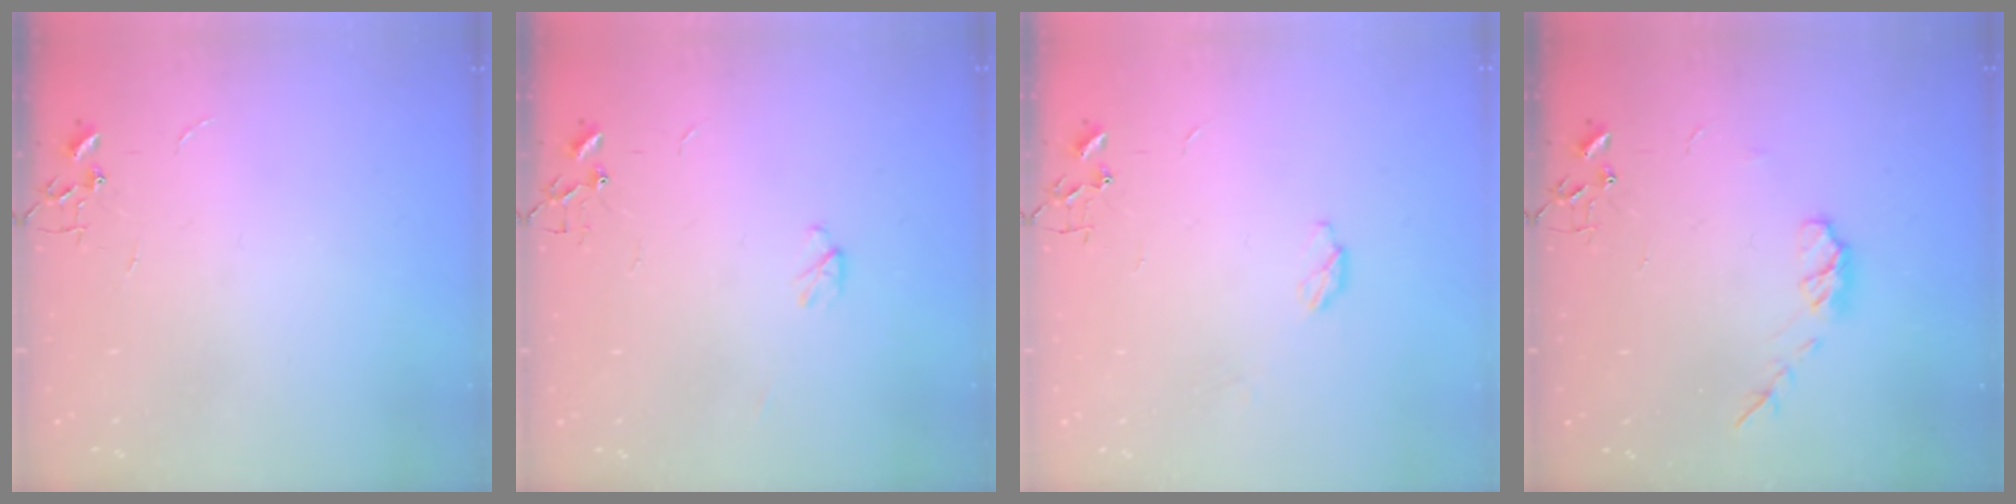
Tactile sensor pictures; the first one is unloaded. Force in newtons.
{"total": 3.5, "press": 3.4, "slide": 0.6}
{"total": 4.2, "press": 4.2, "slide": 0.4}
{"total": 6.9, "press": 6.9, "slide": 0.4}